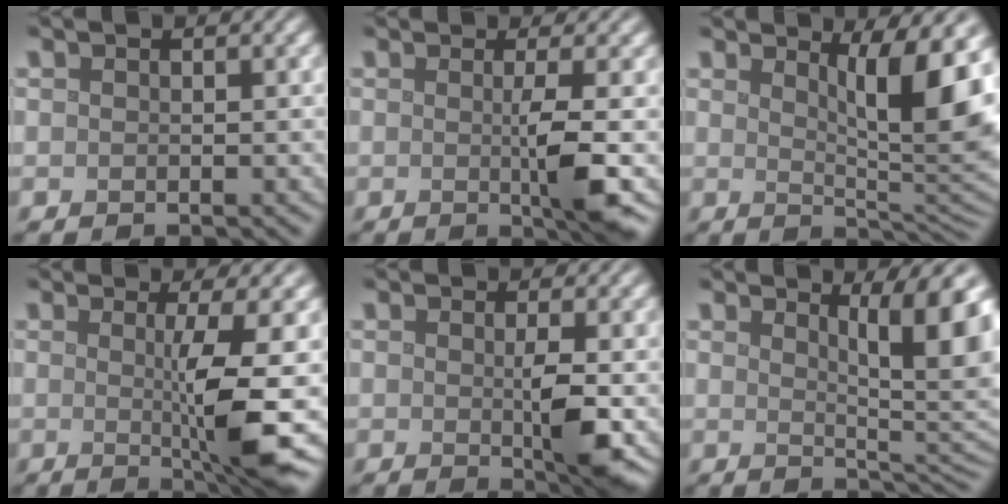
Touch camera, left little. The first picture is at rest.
{"total": 4.0, "force": [-0.3, 0.4, 4.0], "torque": [-0.063, -0.006, -0.004]}
{"total": 9.5, "force": [3.0, 2.2, 8.7], "torque": [-0.110, 0.000, 0.051]}
{"total": 7.2, "force": [-0.5, 0.6, 7.1], "torque": [-0.117, -0.008, 0.000]}
{"total": 3.1, "force": [0.0, 0.4, 3.1], "torque": [-0.051, -0.007, 0.002]}
{"total": 9.2, "force": [3.1, 2.4, 8.3], "torque": [-0.083, 0.005, 0.042]}